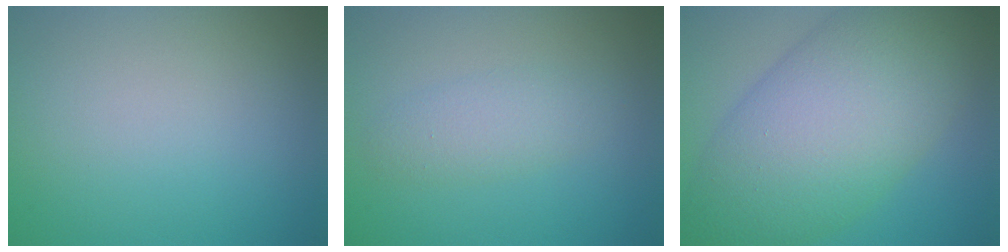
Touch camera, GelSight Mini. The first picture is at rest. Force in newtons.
{"total": 2.3, "press": 2.3, "slide": 0.1}
{"total": 13.0, "press": 13.0, "slide": 0.2}